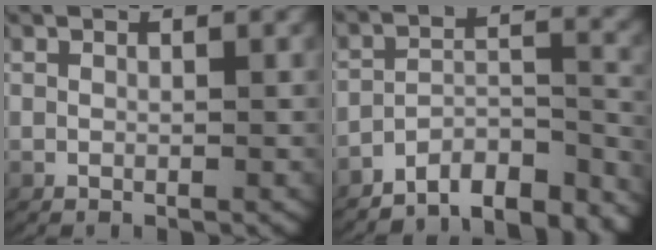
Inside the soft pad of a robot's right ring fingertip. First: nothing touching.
{"total": 9.2, "force": [-8.3, 2.7, 2.8], "torque": [-0.036, -0.024, -0.127]}